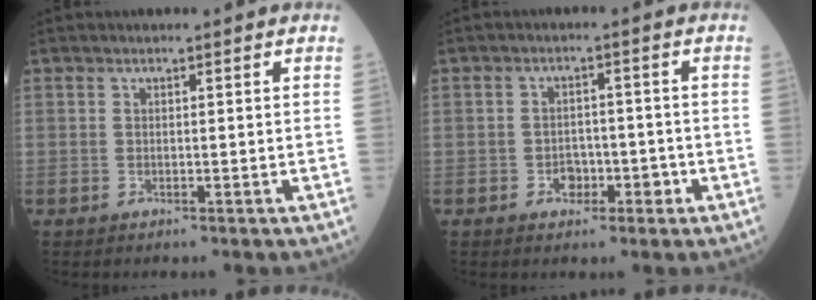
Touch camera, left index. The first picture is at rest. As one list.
[{"total": 3.4, "force": [-1.5, 2.4, 1.8], "torque": [-0.020, 0.010, -0.018]}]